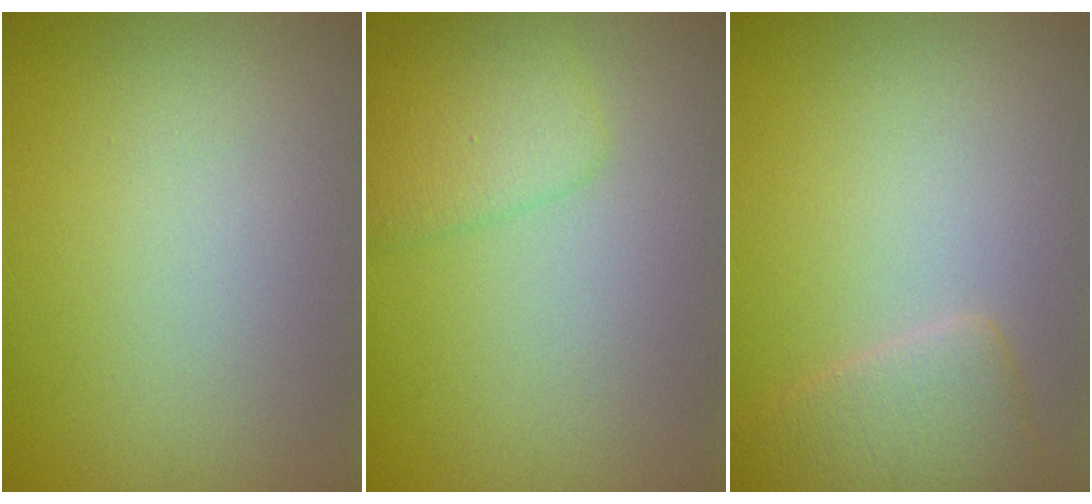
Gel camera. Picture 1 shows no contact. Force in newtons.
{"total": 2.9, "press": 2.9, "slide": 0.1}
{"total": 3.6, "press": 3.6, "slide": 0.2}